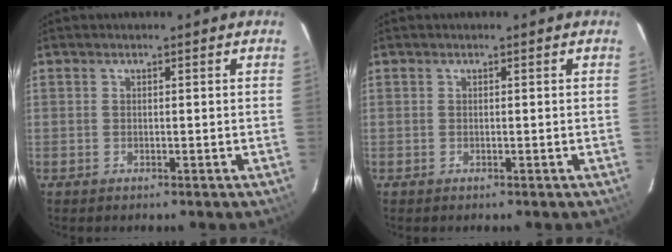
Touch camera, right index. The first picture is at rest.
{"total": 0.0}